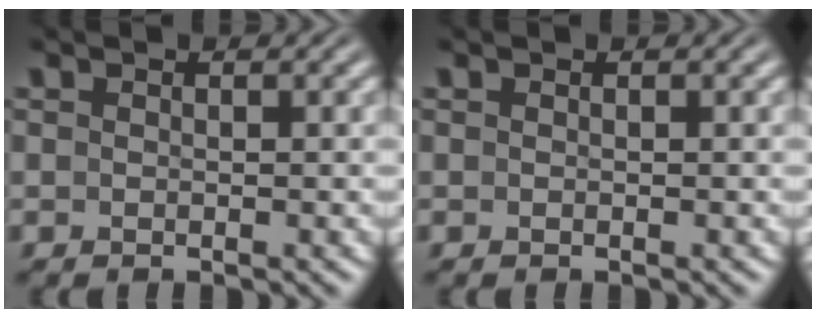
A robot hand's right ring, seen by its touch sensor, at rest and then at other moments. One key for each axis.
{"total": 0.0}